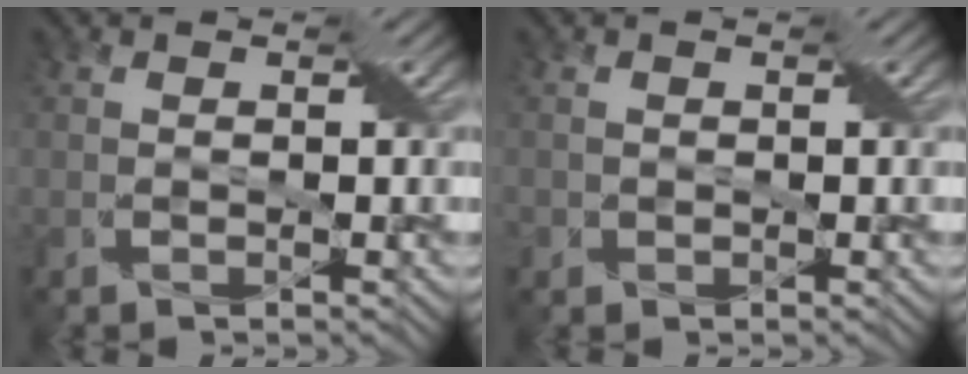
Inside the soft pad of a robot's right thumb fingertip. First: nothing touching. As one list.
[{"total": 0.8, "force": [-0.3, 0.7, -0.1], "torque": [0.003, -0.004, -0.005]}]